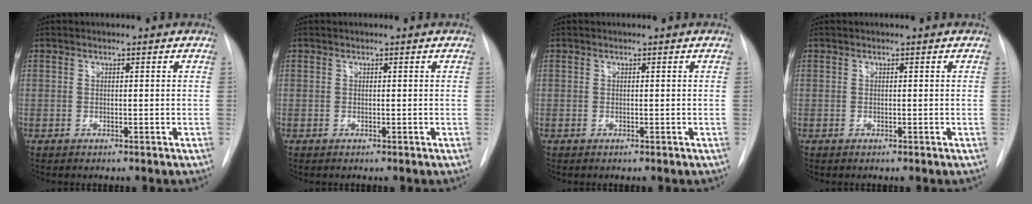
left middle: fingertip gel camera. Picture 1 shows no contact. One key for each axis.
{"total": 0.0}
{"total": 0.0}
{"total": 0.0}